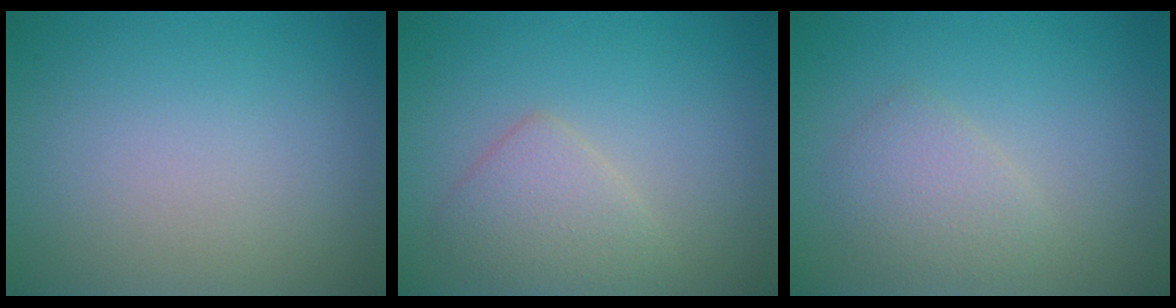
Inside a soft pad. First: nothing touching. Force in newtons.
{"total": 2.7, "press": 2.7, "slide": 0.2}
{"total": 2.1, "press": 2.1, "slide": 0.1}